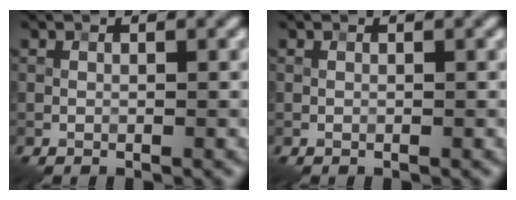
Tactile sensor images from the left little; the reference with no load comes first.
{"total": 0.0}